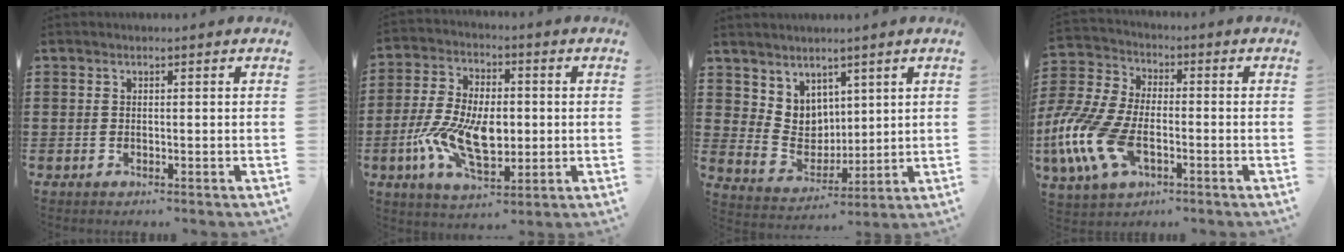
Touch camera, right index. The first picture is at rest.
{"total": 11.8, "force": [-2.0, 6.6, 9.6], "torque": [-0.204, -0.003, -0.037]}
{"total": 5.5, "force": [3.6, 4.2, 0.3], "torque": [-0.035, -0.012, 0.070]}
{"total": 12.4, "force": [-5.1, 6.5, 9.3], "torque": [-0.248, -0.010, -0.106]}